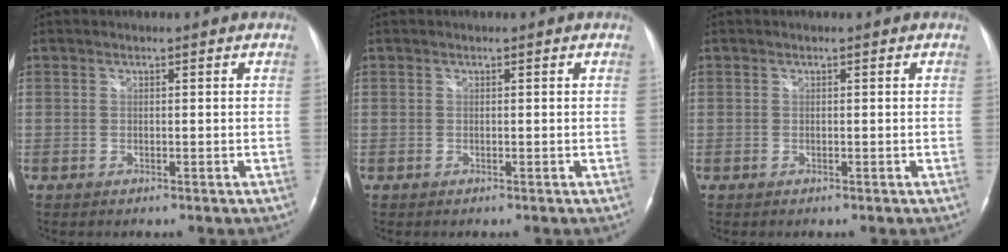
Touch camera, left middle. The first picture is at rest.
{"total": 0.0}
{"total": 0.0}